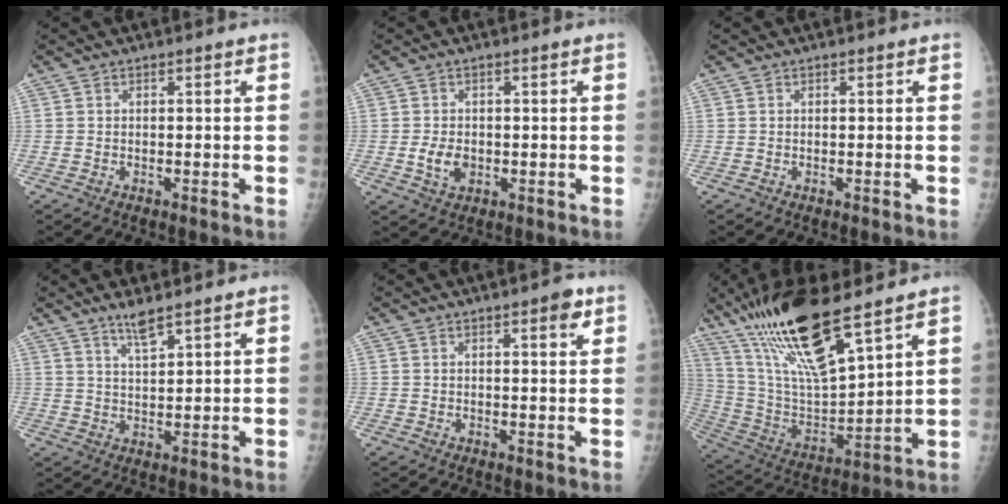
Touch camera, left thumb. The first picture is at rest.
{"total": 4.1, "force": [-0.5, 2.9, 2.8], "torque": [-0.045, -0.002, -0.003]}
{"total": 0.0}
{"total": 4.2, "force": [3.3, 0.5, 2.6], "torque": [-0.047, -0.023, 0.065]}
{"total": 3.1, "force": [1.7, 0.7, 2.5], "torque": [-0.028, -0.007, 0.020]}
{"total": 21.8, "force": [14.8, 4.6, 15.3], "torque": [-0.280, -0.059, 0.283]}